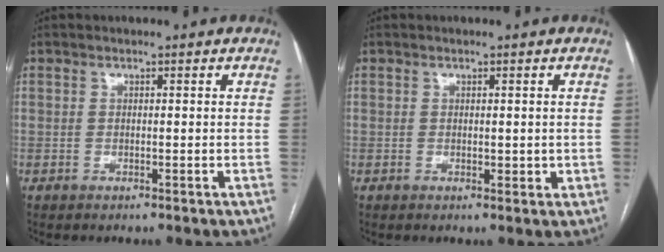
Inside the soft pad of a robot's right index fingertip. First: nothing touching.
{"total": 1.5, "force": [0.0, 0.8, 1.3], "torque": [-0.016, -0.003, 0.002]}